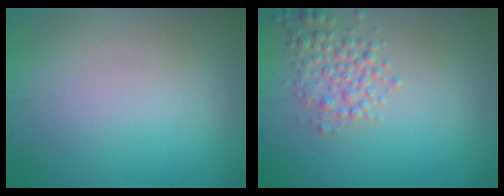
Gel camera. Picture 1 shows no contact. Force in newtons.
{"total": 2.7, "press": 2.7, "slide": 0.0}